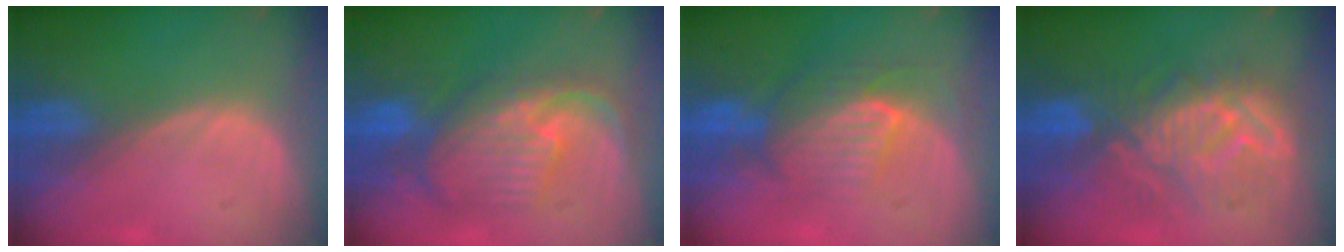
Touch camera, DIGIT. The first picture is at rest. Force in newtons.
{"total": 10.7, "press": 9.5, "slide": 5.0}
{"total": 7.7, "press": 7.7, "slide": 0.1}
{"total": 10.2, "press": 10.0, "slide": 2.1}